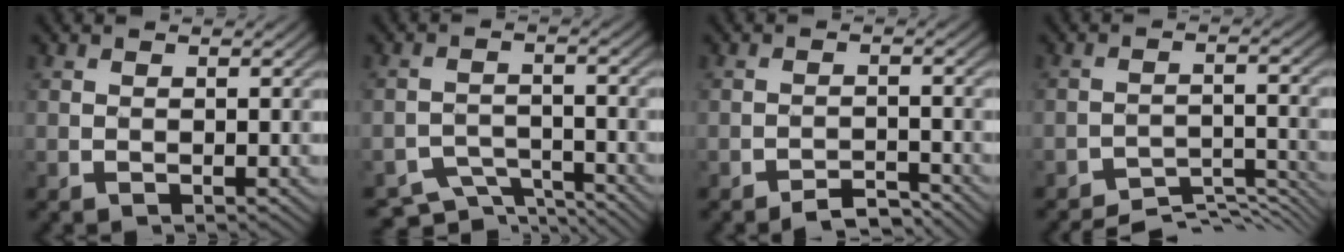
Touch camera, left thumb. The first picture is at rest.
{"total": 5.6, "force": [-4.9, 1.9, 1.8], "torque": [-0.036, -0.010, -0.080]}
{"total": 3.3, "force": [-2.9, 0.7, 1.3], "torque": [-0.016, 0.006, -0.051]}
{"total": 7.9, "force": [-7.3, 1.5, 2.4], "torque": [-0.039, 0.005, -0.105]}